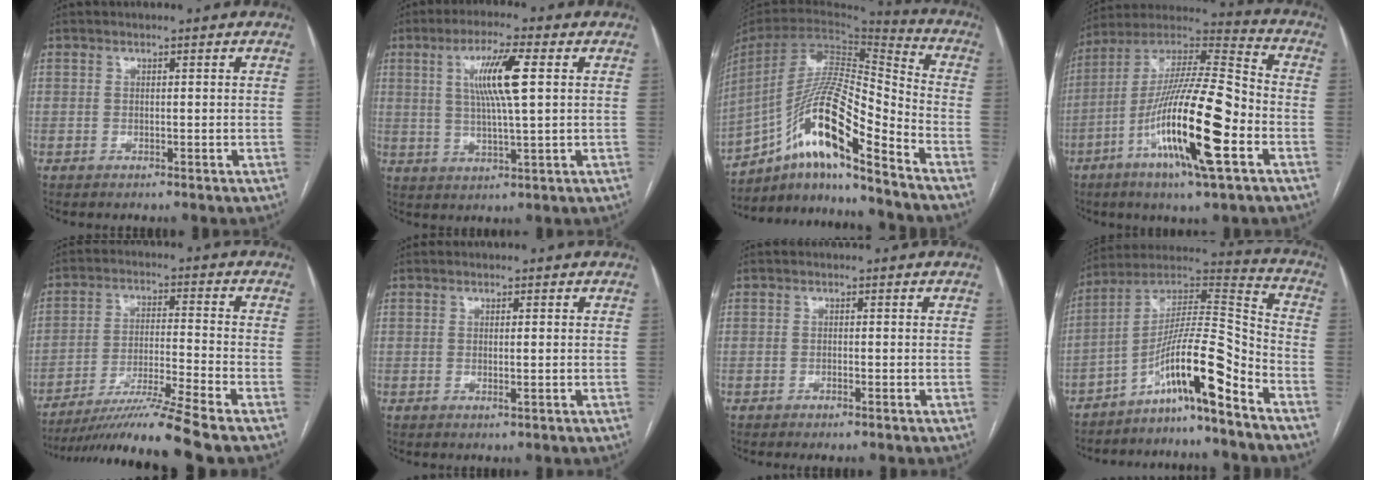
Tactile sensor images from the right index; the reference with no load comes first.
{"total": 8.9, "force": [2.3, 0.4, 8.6], "torque": [-0.161, 0.004, 0.041]}
{"total": 18.9, "force": [-12.3, 1.7, 14.2], "torque": [-0.288, 0.001, -0.224]}
{"total": 21.0, "force": [-7.3, 2.2, 19.6], "torque": [-0.374, -0.014, -0.130]}
{"total": 12.6, "force": [-10.4, -2.9, 6.4], "torque": [-0.109, -0.023, -0.179]}
{"total": 1.1, "force": [-0.2, 0.0, 1.1], "torque": [-0.020, -0.004, -0.001]}
{"total": 1.0, "force": [-0.8, 0.0, 0.7], "torque": [-0.015, -0.002, -0.012]}
{"total": 13.8, "force": [-8.8, 0.0, 10.7], "torque": [-0.195, 0.027, -0.152]}